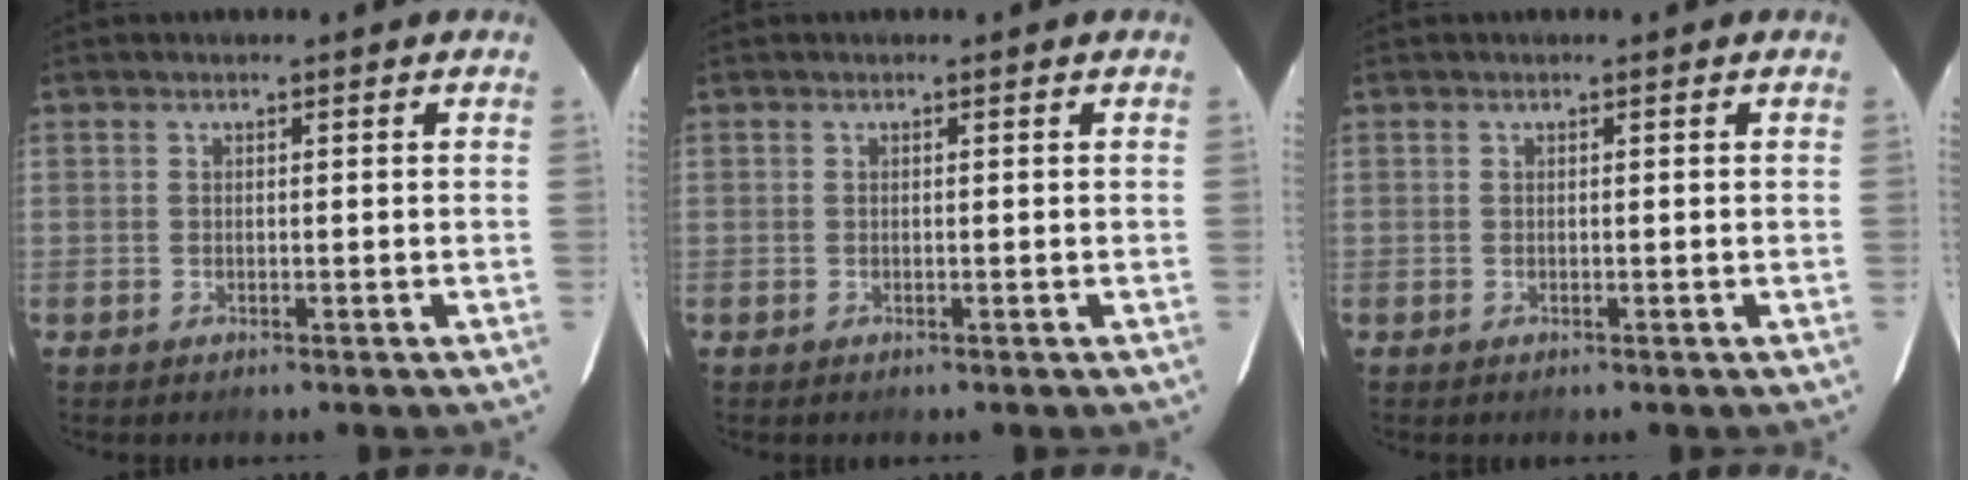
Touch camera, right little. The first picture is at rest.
{"total": 0.0}
{"total": 0.0}